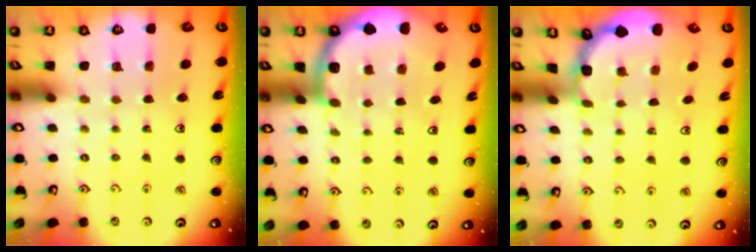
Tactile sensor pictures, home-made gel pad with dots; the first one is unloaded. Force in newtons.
{"total": 4.8, "press": 4.7, "slide": 0.7}
{"total": 1.3, "press": 1.3, "slide": 0.3}